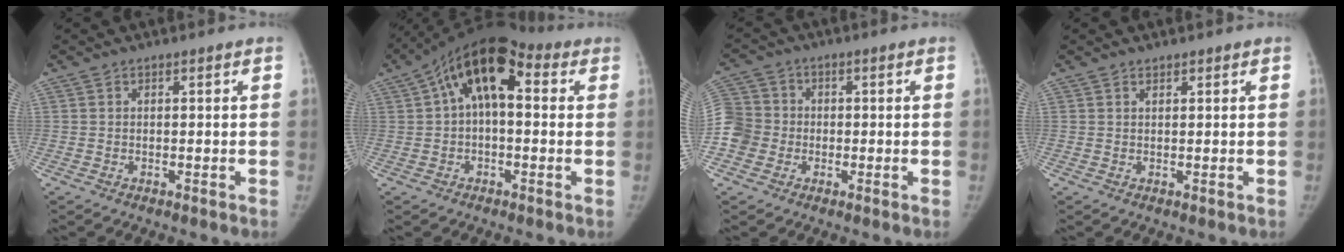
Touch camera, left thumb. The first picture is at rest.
{"total": 13.1, "force": [3.0, 7.0, 10.7], "torque": [-0.157, 0.037, 0.037]}
{"total": 8.8, "force": [-2.0, 8.2, 2.7], "torque": [-0.048, 0.022, -0.041]}
{"total": 0.7, "force": [0.6, 0.3, 0.1], "torque": [0.004, -0.004, 0.008]}